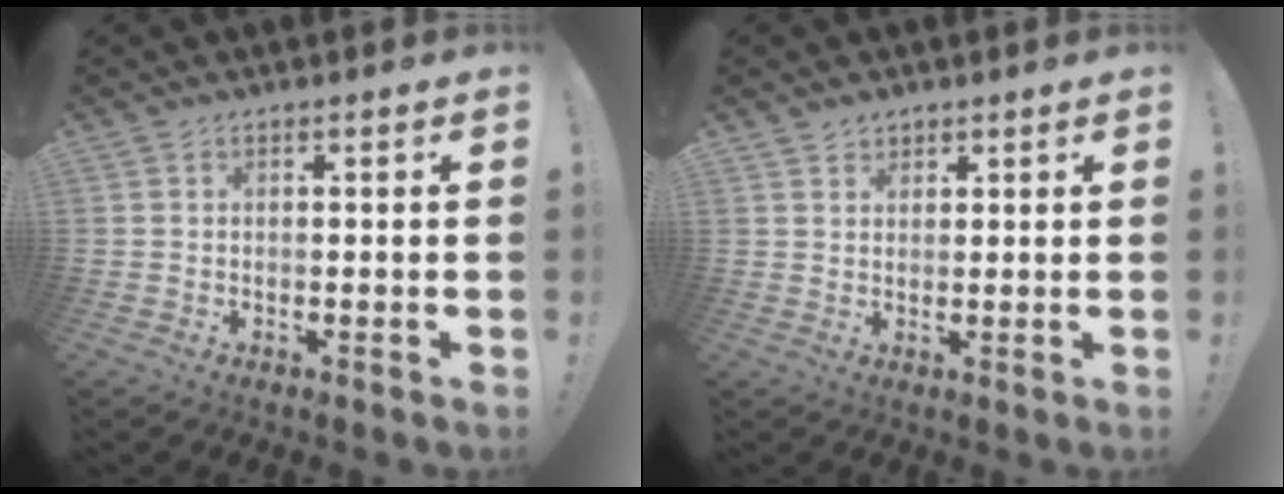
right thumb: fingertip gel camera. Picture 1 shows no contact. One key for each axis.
{"total": 2.4, "fx": 1.9, "fy": 1.4, "fz": 0.2, "tx": 0.001, "ty": -0.012, "tz": 0.034}